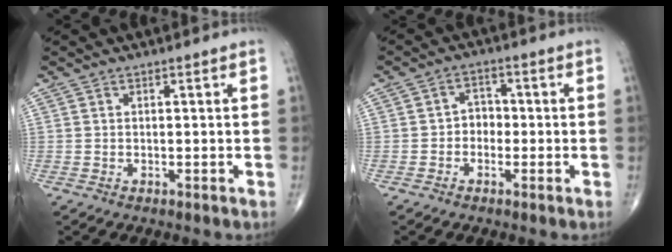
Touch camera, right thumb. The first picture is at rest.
{"total": 3.2, "force": [-0.9, 2.6, 1.6], "torque": [0.000, 0.017, -0.026]}